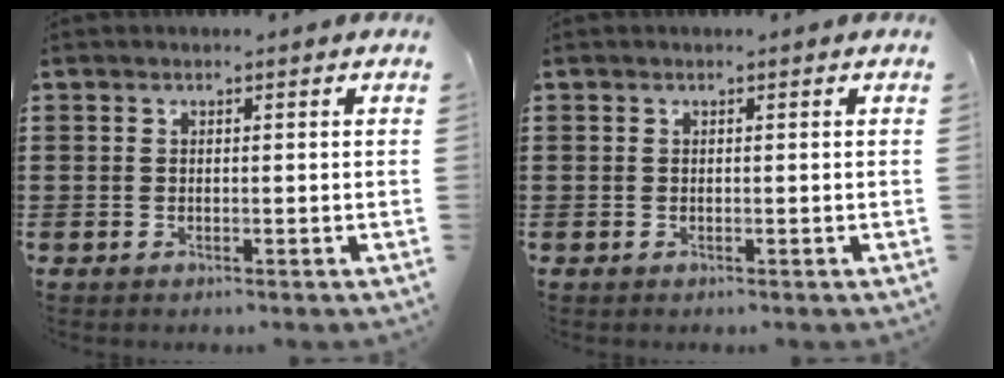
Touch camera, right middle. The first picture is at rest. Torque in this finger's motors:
{"motor_torque": [-0.08, 0.07, 0.00, 0.00]}